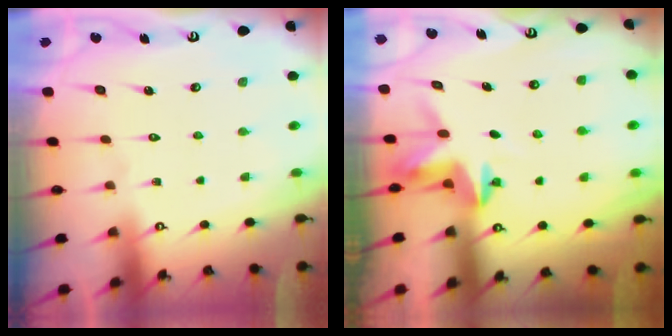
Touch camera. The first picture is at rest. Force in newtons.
{"total": 3.4, "press": 3.4, "slide": 0.3}